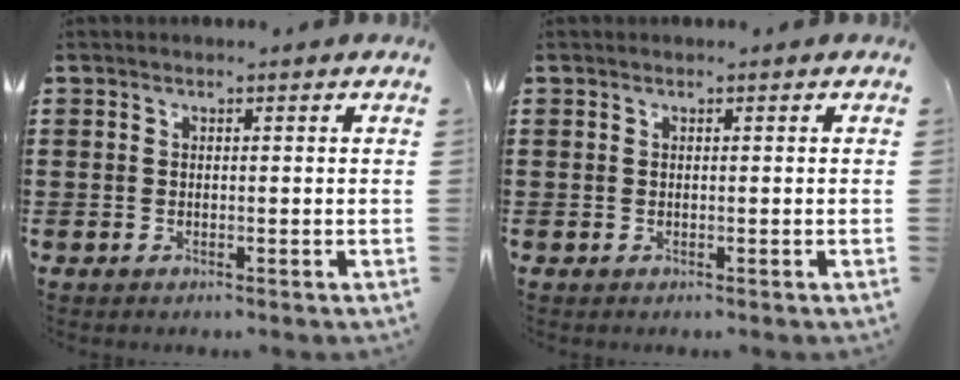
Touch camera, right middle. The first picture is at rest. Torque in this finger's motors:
{"motor_torque": [-2.14, 0.00, 0.01, -0.01]}